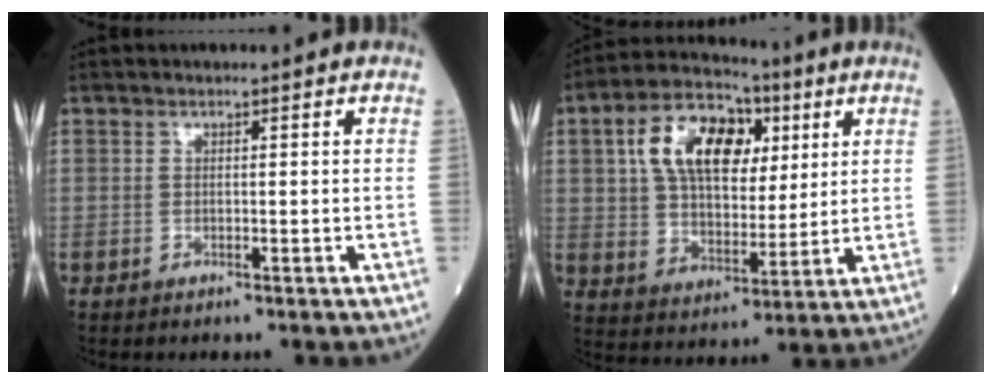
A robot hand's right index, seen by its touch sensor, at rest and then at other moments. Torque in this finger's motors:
{"motor_torque": [0.89, 0.01, 0.54, 0.18]}